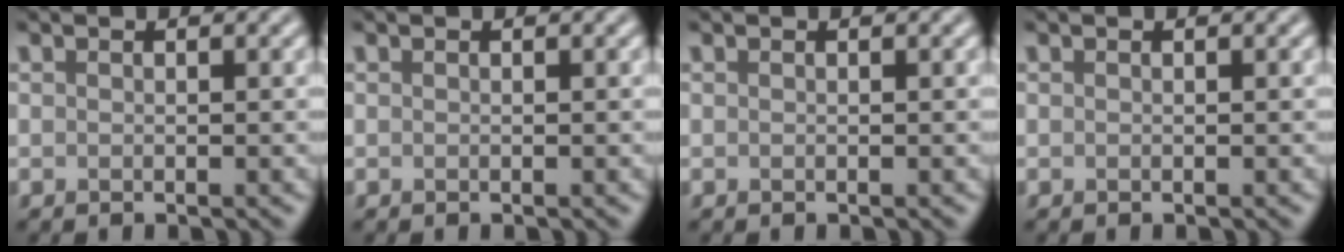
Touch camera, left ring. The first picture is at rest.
{"total": 0.0}
{"total": 0.0}
{"total": 0.0}